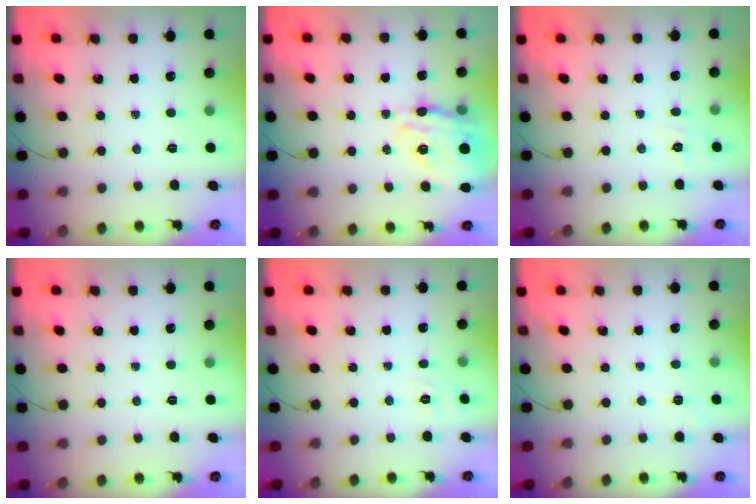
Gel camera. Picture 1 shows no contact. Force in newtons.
{"total": 17.1, "press": 16.7, "slide": 3.7}
{"total": 3.2, "press": 2.7, "slide": 1.8}
{"total": 0.0}
{"total": 6.7, "press": 6.5, "slide": 1.8}
{"total": 2.0, "press": 1.2, "slide": 1.6}